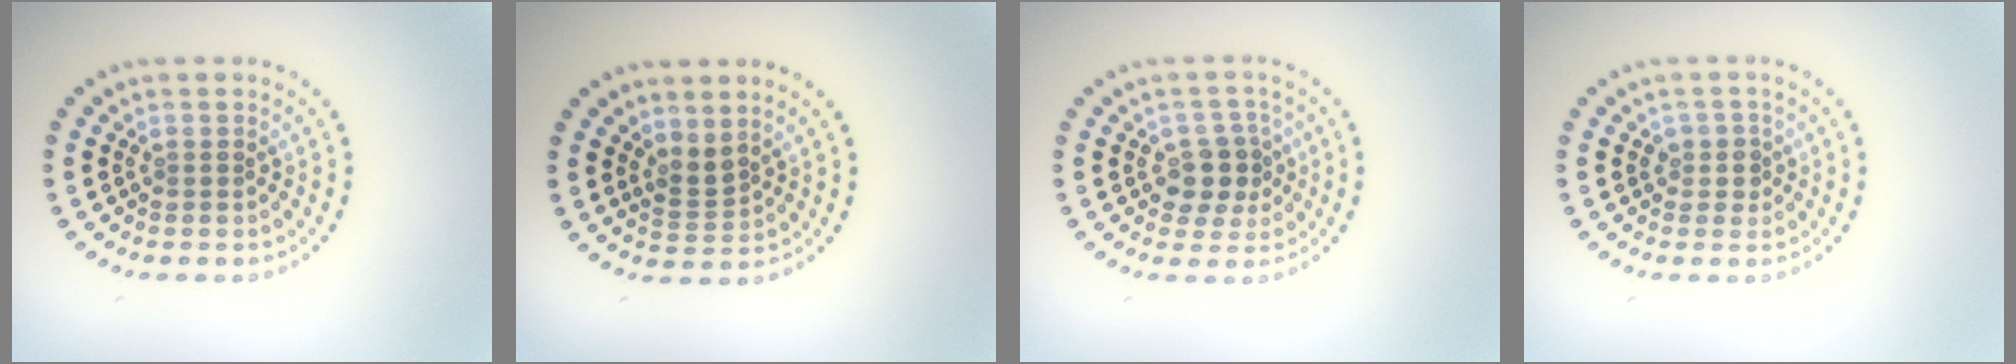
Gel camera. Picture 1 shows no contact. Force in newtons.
{"total": 1.8, "press": 1.3, "slide": 1.3}
{"total": 3.4, "press": 3.2, "slide": 1.3}
{"total": 1.6, "press": 1.3, "slide": 0.8}